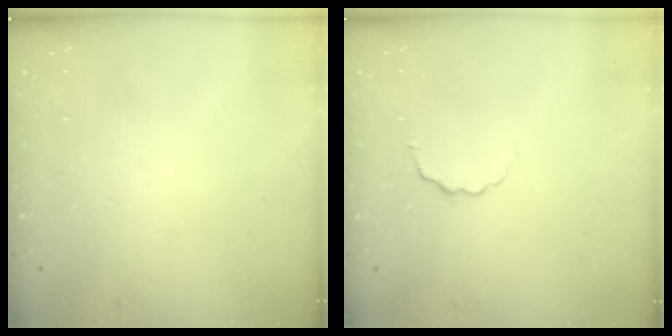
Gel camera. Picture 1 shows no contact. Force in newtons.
{"total": 3.3, "press": 3.1, "slide": 0.9}